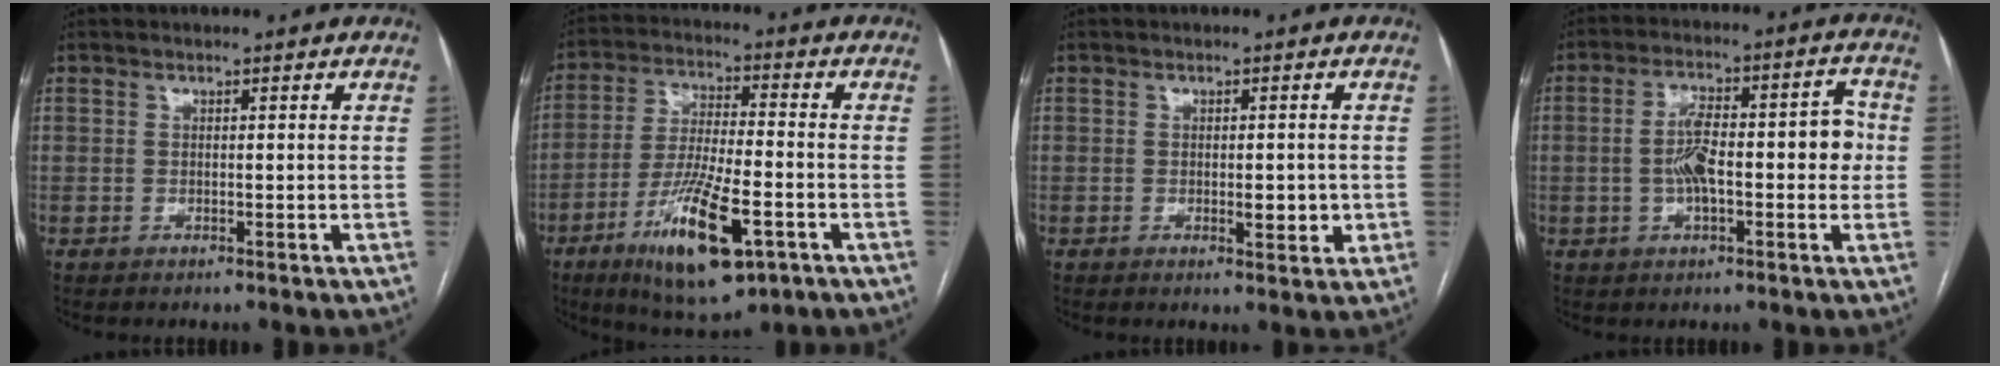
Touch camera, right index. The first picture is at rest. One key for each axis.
{"total": 15.3, "fx": -7.0, "fy": 3.7, "fz": 13.1, "tx": -0.245, "ty": -0.022, "tz": -0.111}
{"total": 3.2, "fx": -0.5, "fy": 1.1, "fz": 2.9, "tx": -0.044, "ty": -0.002, "tz": -0.004}
{"total": 10.6, "fx": -0.7, "fy": 3.5, "fz": 10.0, "tx": -0.162, "ty": 0.042, "tz": -0.009}